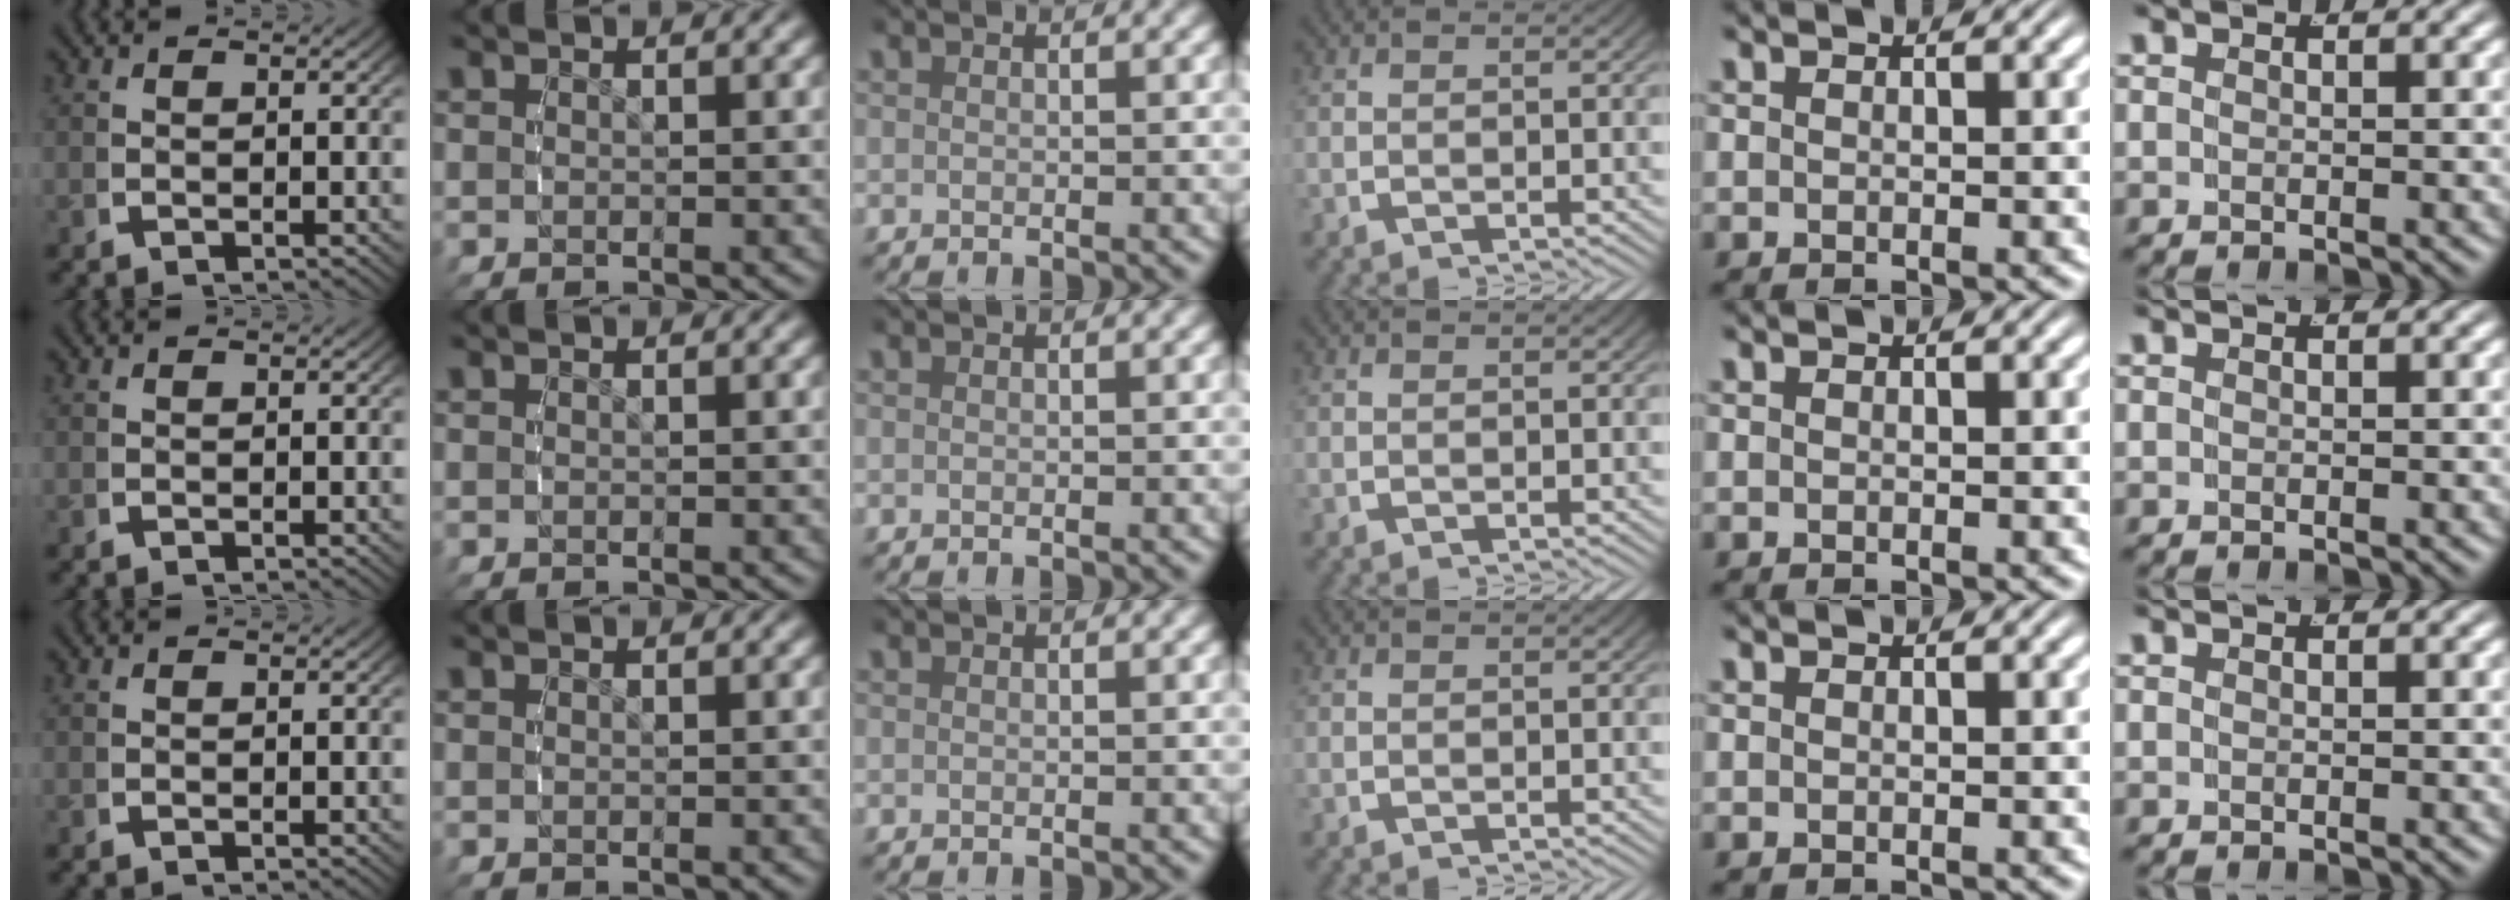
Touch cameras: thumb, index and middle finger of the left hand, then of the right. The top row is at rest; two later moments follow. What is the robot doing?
{"motion": "reach", "object": "napkin"}